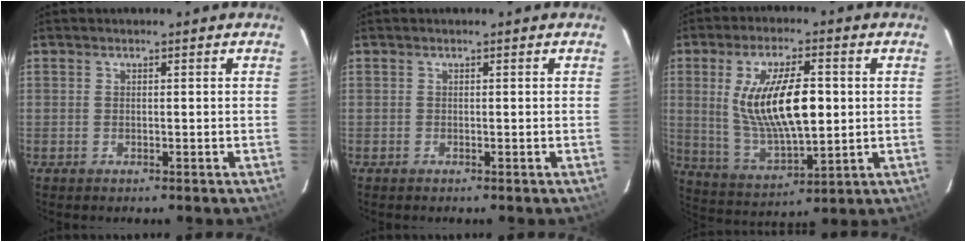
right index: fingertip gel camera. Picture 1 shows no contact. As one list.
[{"total": 0.0}, {"total": 15.9, "force": [1.8, 5.9, 14.6], "torque": [-0.274, -0.006, 0.047]}]